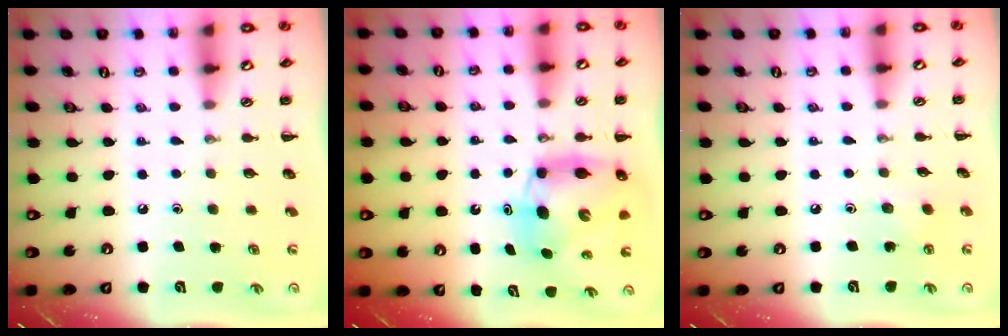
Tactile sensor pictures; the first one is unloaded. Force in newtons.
{"total": 7.8, "press": 7.3, "slide": 2.6}
{"total": 2.8, "press": 2.6, "slide": 0.9}